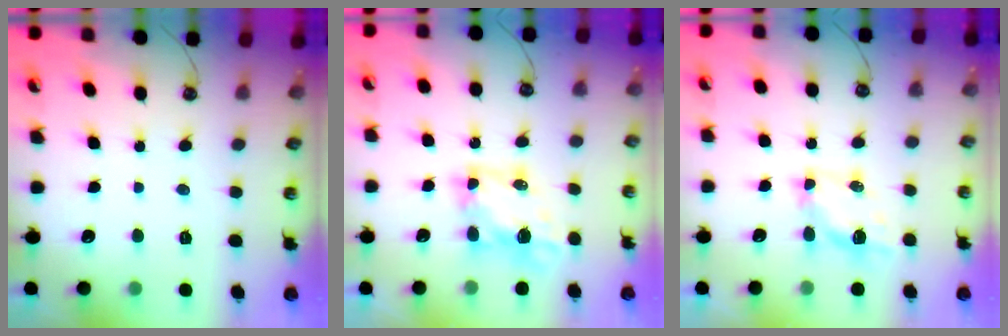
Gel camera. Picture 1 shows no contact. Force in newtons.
{"total": 5.9, "press": 5.9, "slide": 0.3}
{"total": 5.5, "press": 5.5, "slide": 0.3}